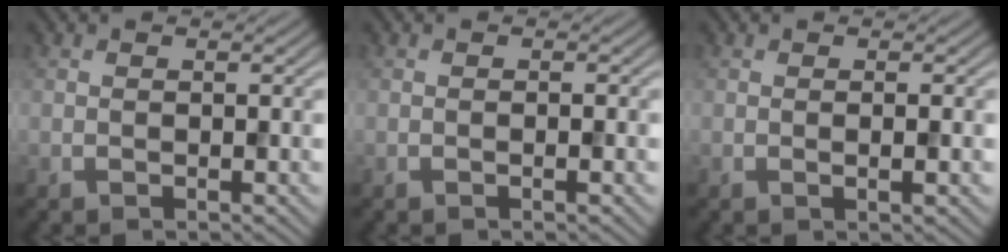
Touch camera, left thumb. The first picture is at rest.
{"total": 0.6, "force": [-0.3, 0.0, 0.6], "torque": [-0.013, -0.001, -0.006]}
{"total": 1.2, "force": [-0.1, 0.2, 1.1], "torque": [-0.025, 0.000, -0.003]}